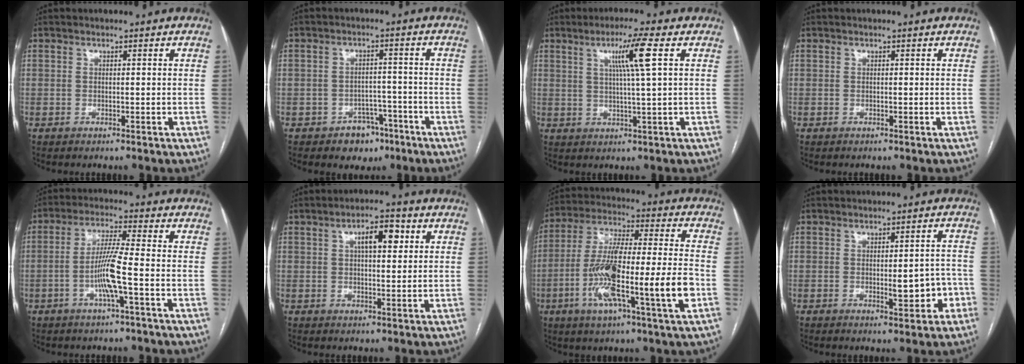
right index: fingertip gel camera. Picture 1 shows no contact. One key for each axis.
{"total": 5.1, "fx": -3.1, "fy": 3.7, "fz": 1.5, "tx": -0.010, "ty": 0.016, "tz": -0.037}
{"total": 6.8, "fx": 2.4, "fy": -1.2, "fz": 6.3, "tx": -0.111, "ty": 0.001, "tz": 0.042}
{"total": 0.0}
{"total": 7.5, "fx": -2.1, "fy": -0.3, "fz": 7.2, "tx": -0.145, "ty": 0.001, "tz": -0.043}
{"total": 5.9, "fx": 2.1, "fy": 2.0, "fz": 5.1, "tx": -0.084, "ty": 0.013, "tz": 0.033}
{"total": 19.1, "fx": -5.5, "fy": 1.2, "fz": 18.2, "tx": -0.327, "ty": -0.005, "tz": -0.096}
{"total": 5.5, "fx": -1.7, "fy": 1.8, "fz": 4.9, "tx": -0.060, "ty": 0.008, "tz": -0.014}